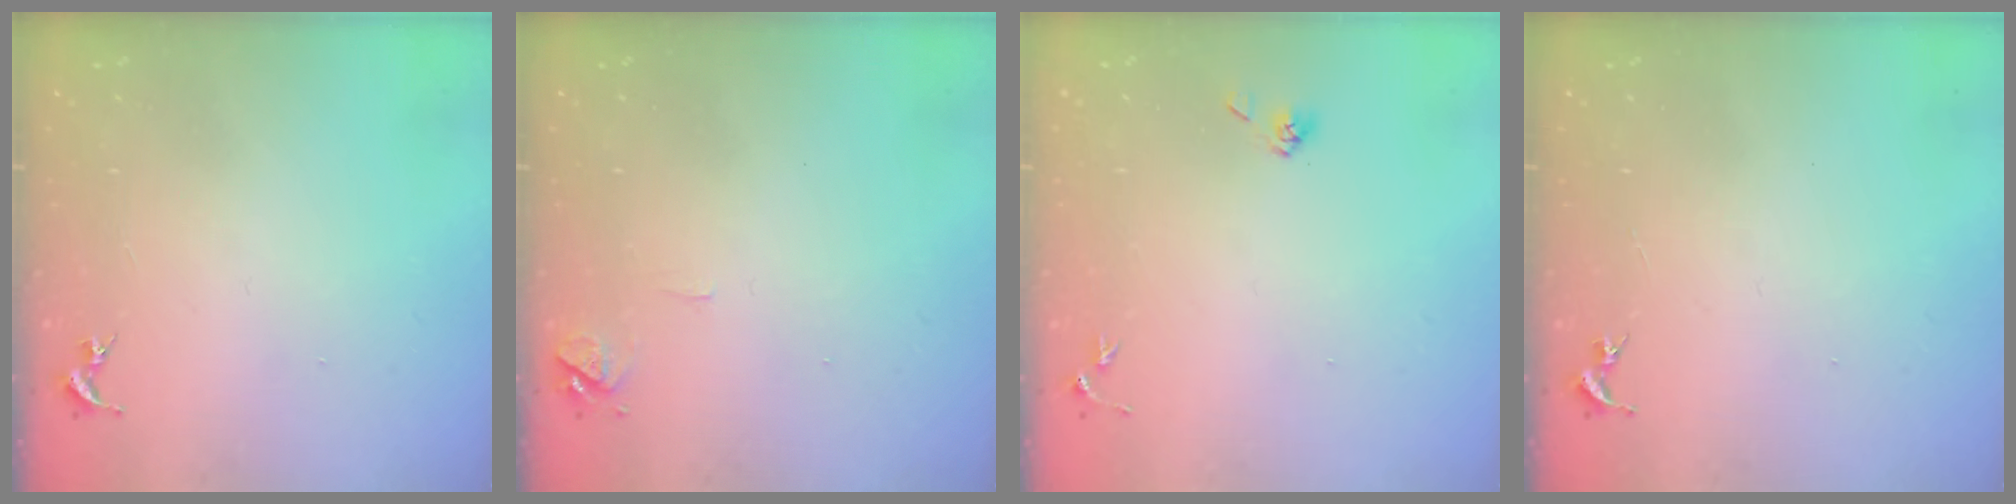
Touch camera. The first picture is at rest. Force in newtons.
{"total": 6.3, "press": 6.3, "slide": 0.7}
{"total": 4.2, "press": 3.9, "slide": 1.6}
{"total": 0.0}